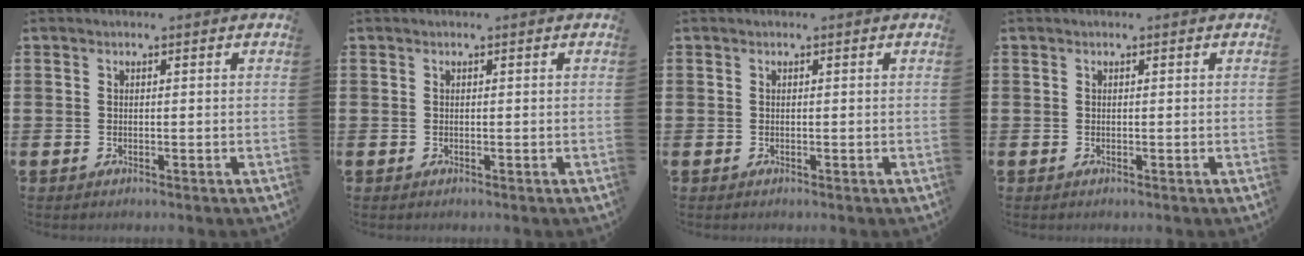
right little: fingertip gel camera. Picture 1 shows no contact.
{"total": 0.0}
{"total": 0.0}
{"total": 0.0}